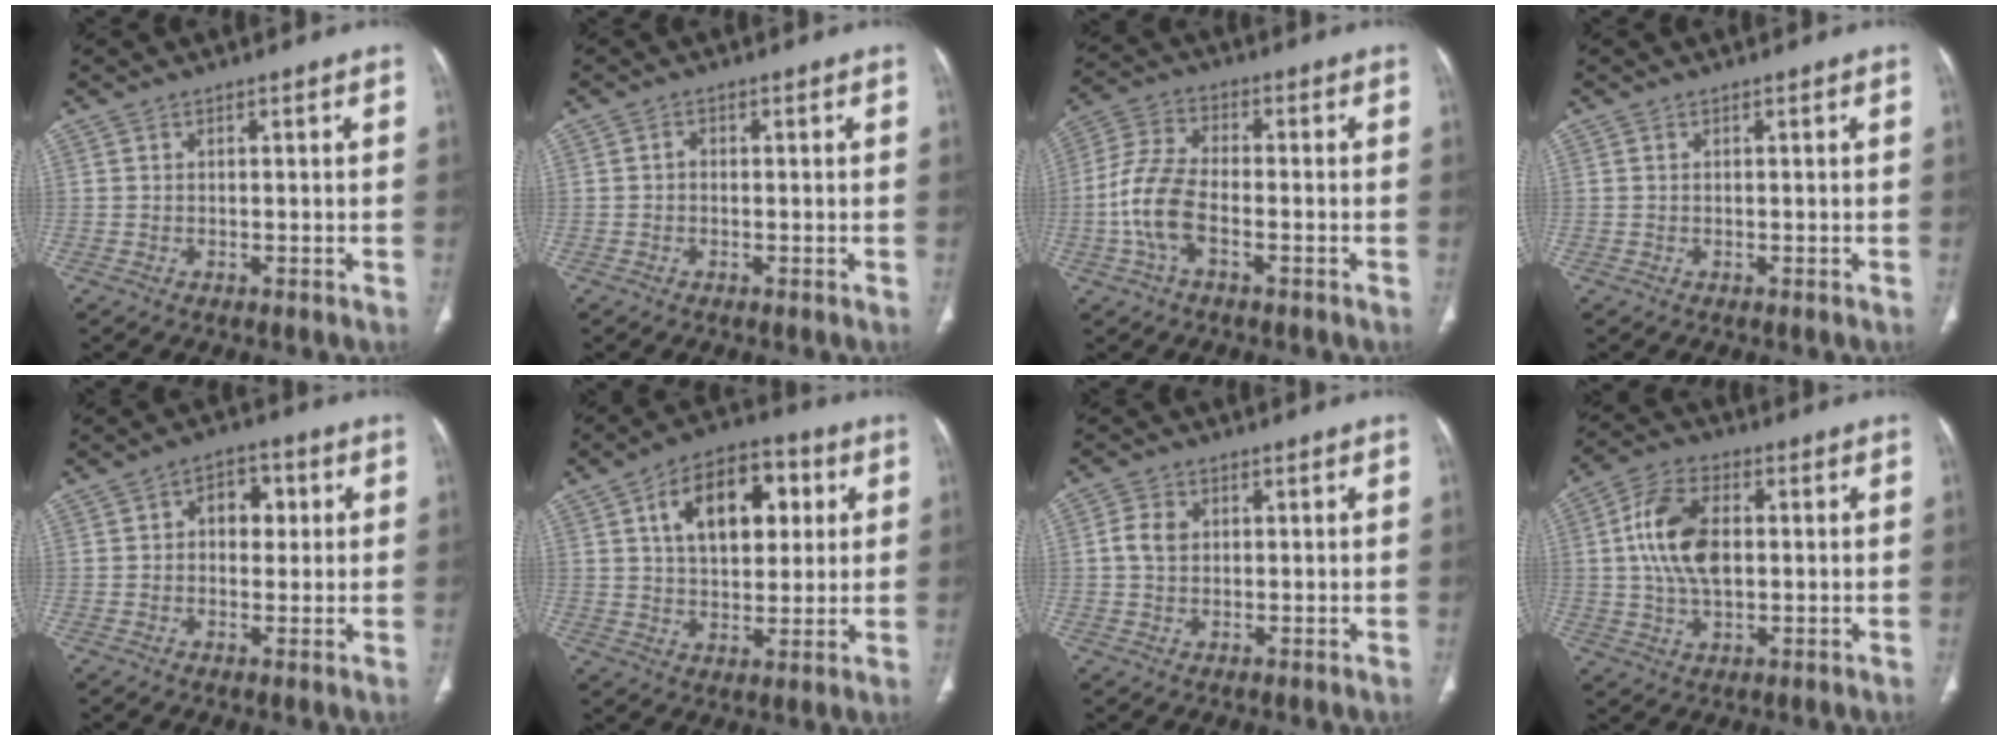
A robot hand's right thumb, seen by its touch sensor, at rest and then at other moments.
{"total": 1.0, "force": [-0.2, 0.8, 0.6], "torque": [-0.005, 0.003, -0.008]}
{"total": 9.6, "force": [-2.7, 4.8, 7.9], "torque": [-0.176, 0.027, -0.058]}
{"total": 0.0}
{"total": 7.4, "force": [1.3, 5.2, 5.0], "torque": [-0.031, 0.008, 0.013]}
{"total": 15.6, "force": [4.8, 9.2, 11.6], "torque": [-0.144, 0.002, 0.074]}
{"total": 3.8, "force": [0.6, 2.9, 2.4], "torque": [-0.046, 0.005, 0.008]}
{"total": 12.2, "force": [1.2, 7.1, 9.9], "torque": [-0.188, 0.012, 0.021]}